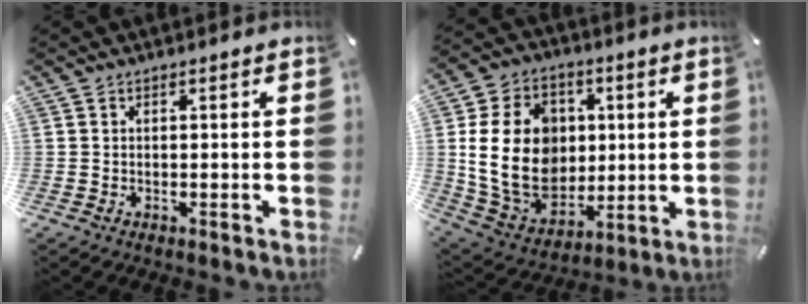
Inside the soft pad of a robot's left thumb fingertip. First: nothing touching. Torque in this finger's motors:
{"motor_torque": [1.95, 3.05, 1.65, -1.12, 0.85]}